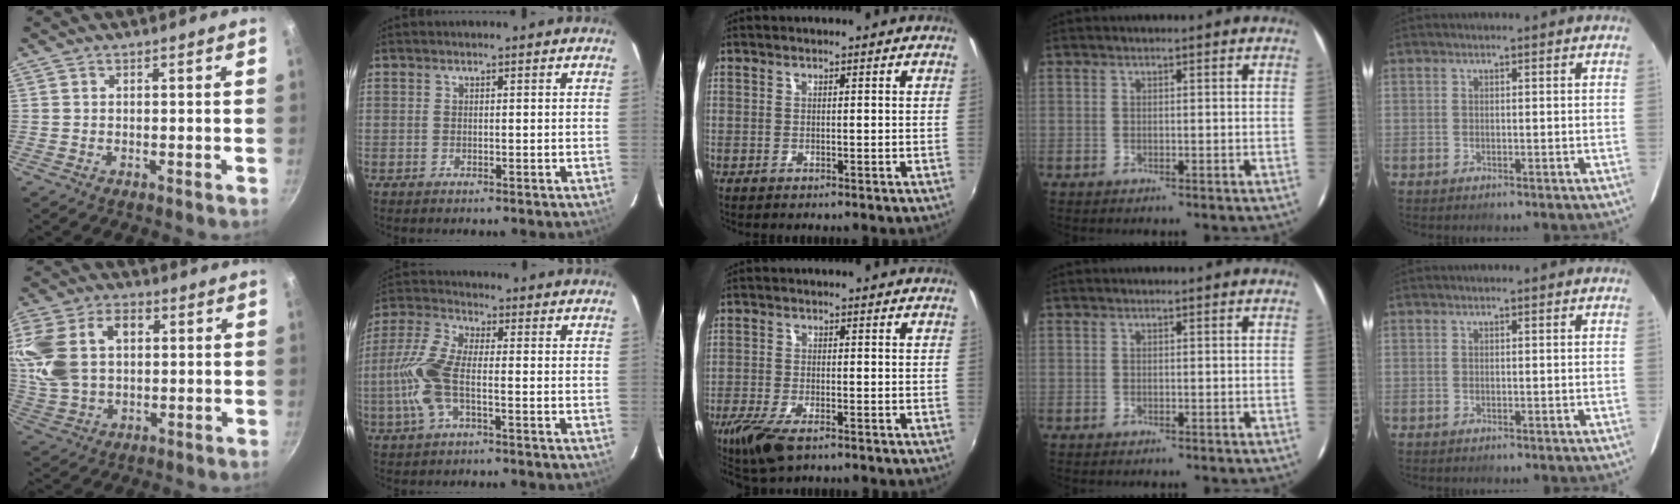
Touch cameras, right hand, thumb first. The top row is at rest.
{"thumb": {"total": 16.5, "force": [3.3, 11.2, 11.6], "torque": [-0.226, 0.016, 0.062]}, "index": {"total": 9.8, "force": [-2.1, 3.3, 9.0], "torque": [-0.212, 0.007, -0.048]}, "middle": {"total": 7.8, "force": [-5.2, 2.6, 5.2], "torque": [-0.129, -0.030, -0.099]}}